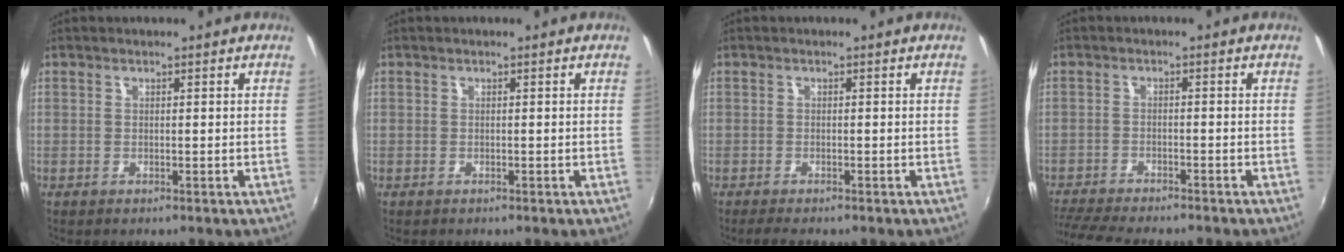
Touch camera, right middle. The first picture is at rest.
{"total": 0.0}
{"total": 2.3, "force": [-2.0, 0.2, 1.2], "torque": [-0.027, -0.012, -0.035]}
{"total": 10.4, "force": [-9.3, 1.2, 4.4], "torque": [-0.111, -0.026, -0.156]}